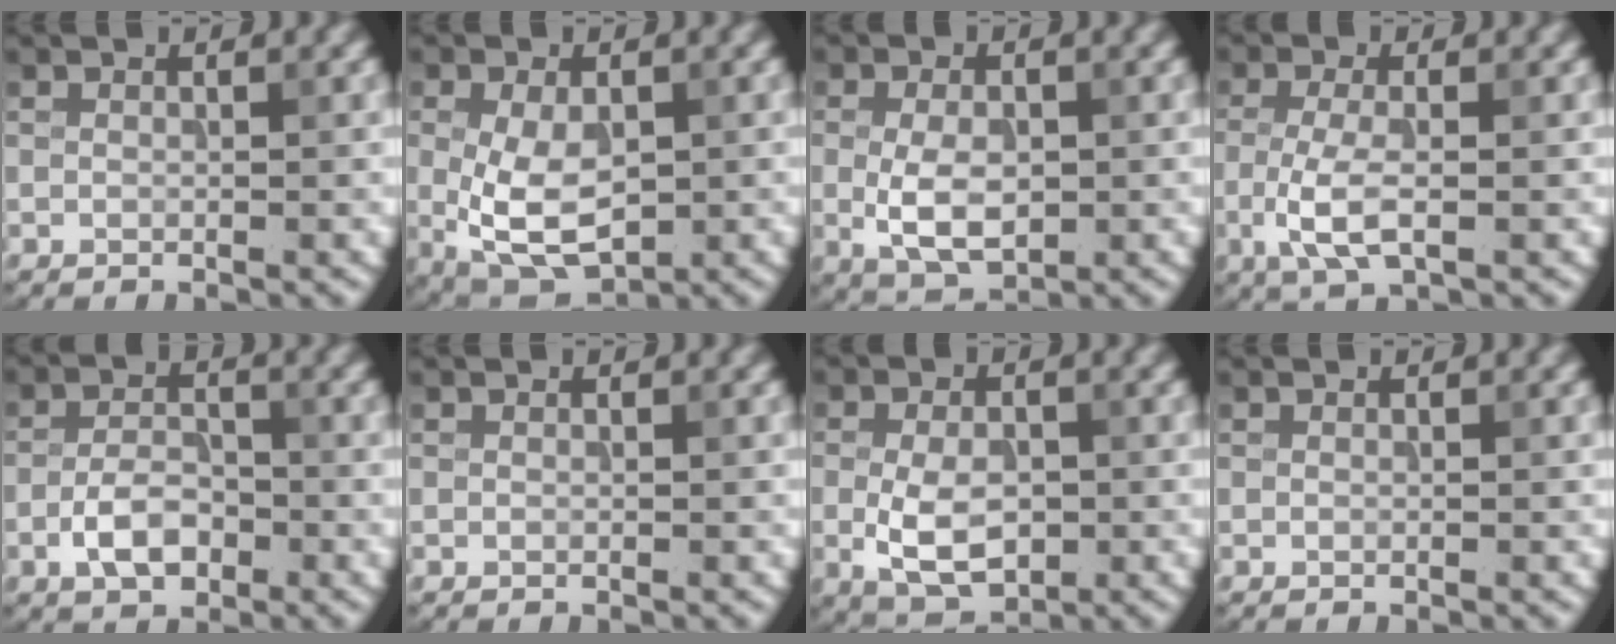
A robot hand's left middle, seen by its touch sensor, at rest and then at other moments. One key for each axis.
{"total": 6.6, "fx": -0.7, "fy": 3.9, "fz": 5.3, "tx": -0.111, "ty": -0.012, "tz": -0.004}
{"total": 4.8, "fx": -0.5, "fy": 2.8, "fz": 3.8, "tx": -0.075, "ty": -0.007, "tz": -0.007}
{"total": 4.0, "fx": -1.2, "fy": 1.4, "fz": 3.5, "tx": -0.083, "ty": -0.003, "tz": -0.029}
{"total": 3.7, "fx": -1.7, "fy": 2.0, "fz": 2.7, "tx": -0.046, "ty": 0.005, "tz": -0.035}
{"total": 0.0}
{"total": 5.3, "fx": -0.9, "fy": 3.1, "fz": 4.2, "tx": -0.083, "ty": -0.008, "tz": -0.014}
{"total": 0.0}